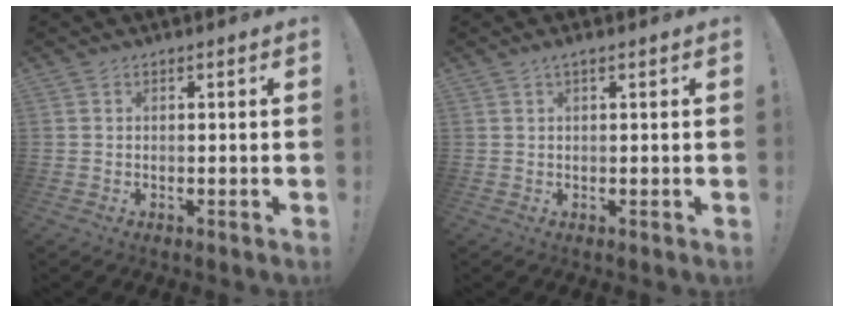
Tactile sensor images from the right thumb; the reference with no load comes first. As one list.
[{"total": 1.4, "force": [0.7, -0.1, 1.2], "torque": [-0.016, -0.002, 0.010]}]